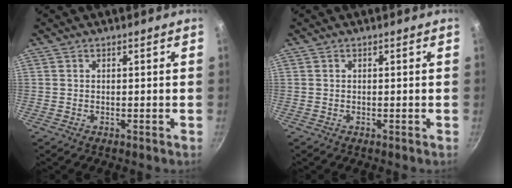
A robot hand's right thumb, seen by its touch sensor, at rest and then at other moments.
{"total": 0.0}